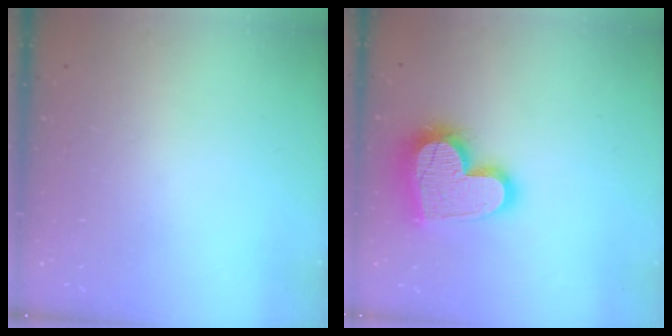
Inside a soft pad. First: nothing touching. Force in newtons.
{"total": 19.3, "press": 19.2, "slide": 1.5}